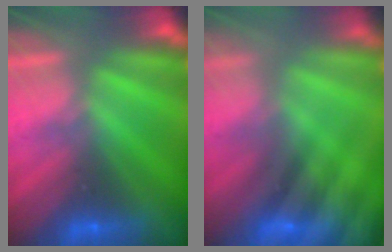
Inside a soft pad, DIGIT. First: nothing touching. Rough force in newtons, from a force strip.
{"total": 8.6}